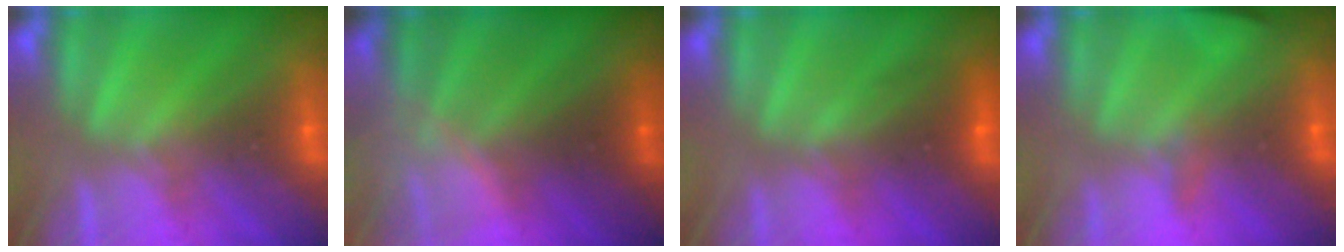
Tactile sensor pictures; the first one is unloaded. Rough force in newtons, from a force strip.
{"total": 2.6}
{"total": 2.8}
{"total": 2.9}